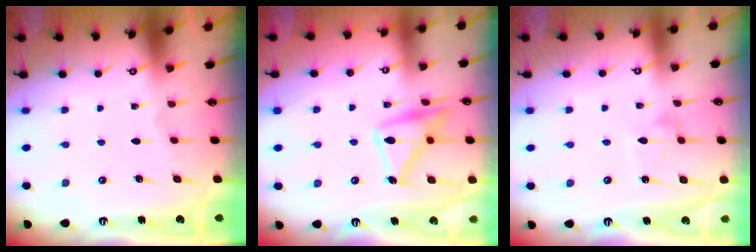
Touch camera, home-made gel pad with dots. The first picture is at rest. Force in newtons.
{"total": 15.8, "press": 15.7, "slide": 0.9}
{"total": 6.6, "press": 6.6, "slide": 0.4}